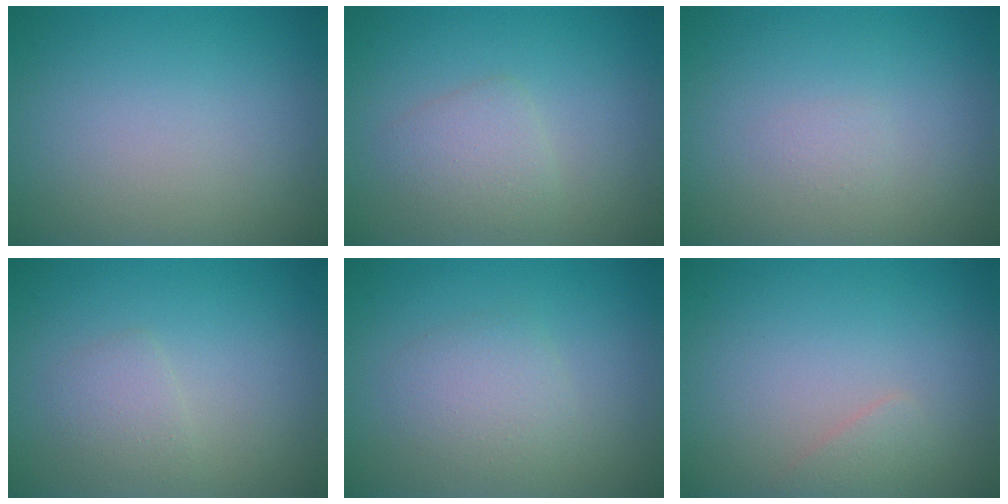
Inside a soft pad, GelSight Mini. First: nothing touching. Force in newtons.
{"total": 2.1, "press": 2.1, "slide": 0.1}
{"total": 0.5, "press": 0.5, "slide": 0.1}
{"total": 1.5, "press": 1.5, "slide": 0.2}
{"total": 2.3, "press": 2.3, "slide": 0.1}
{"total": 0.9, "press": 0.9, "slide": 0.1}